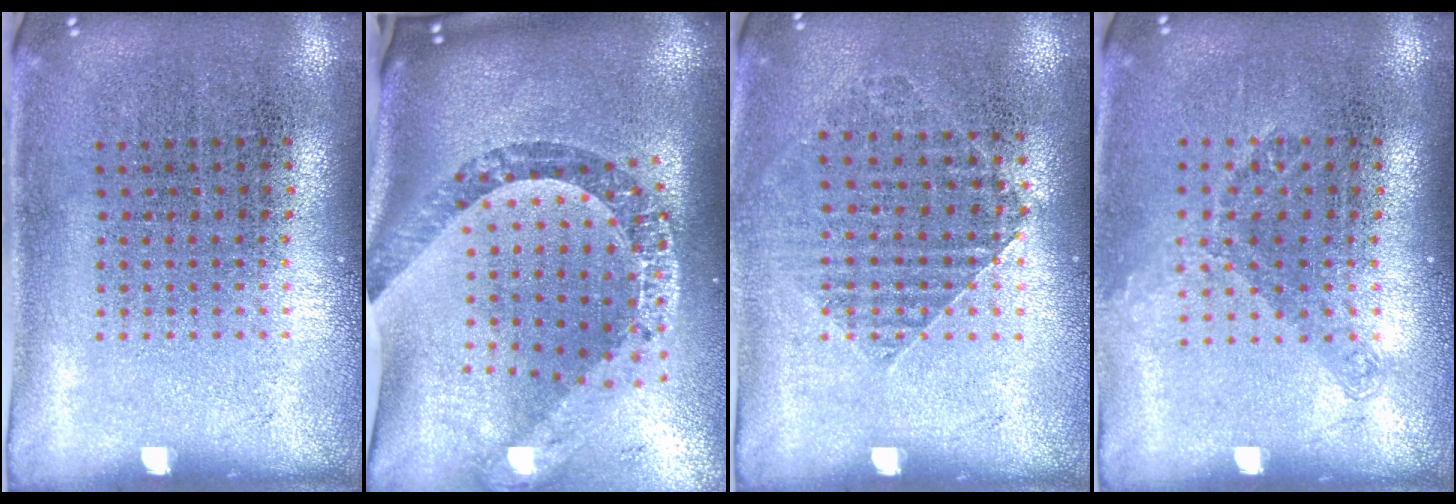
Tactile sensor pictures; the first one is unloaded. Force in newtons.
{"total": 3.0, "press": 2.2, "slide": 2.0}
{"total": 1.0, "press": 1.0, "slide": 0.2}
{"total": 1.2, "press": 0.9, "slide": 0.8}